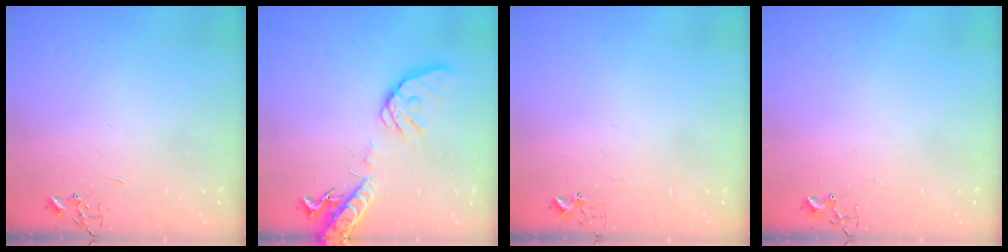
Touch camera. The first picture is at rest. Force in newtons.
{"total": 16.0, "press": 15.8, "slide": 2.5}
{"total": 3.4, "press": 3.4, "slide": 0.5}
{"total": 1.7, "press": 1.6, "slide": 0.2}